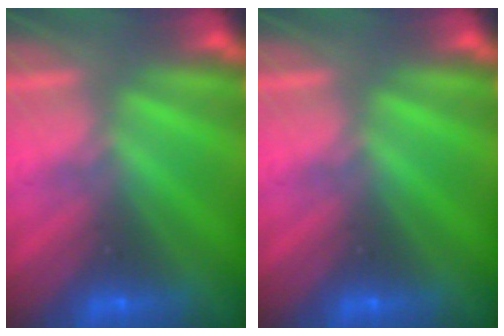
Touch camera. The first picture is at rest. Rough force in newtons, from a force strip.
{"total": 0.0}